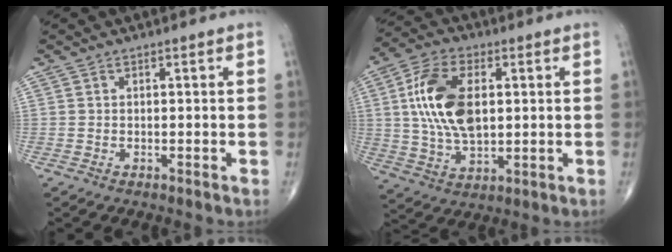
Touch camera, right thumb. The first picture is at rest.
{"total": 15.0, "force": [2.3, 8.3, 12.3], "torque": [-0.230, 0.001, 0.043]}